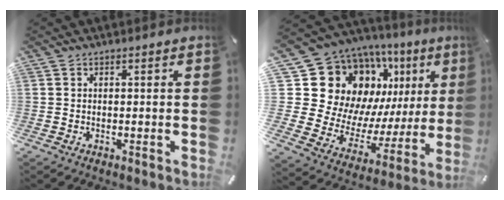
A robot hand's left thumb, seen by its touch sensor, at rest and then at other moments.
{"total": 20.6, "force": [10.8, 14.9, 9.3], "torque": [-0.150, -0.098, 0.226]}